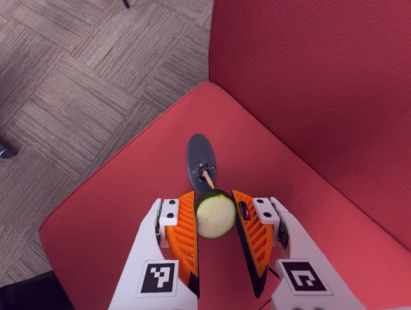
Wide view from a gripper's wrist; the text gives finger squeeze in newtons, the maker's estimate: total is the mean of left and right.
{"total": 9.8, "left": 10.5, "right": 9.1}